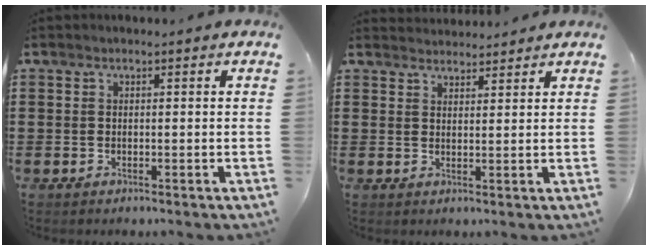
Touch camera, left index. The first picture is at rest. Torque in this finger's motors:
{"motor_torque": [-0.12, 0.40, -0.02, 0.00]}